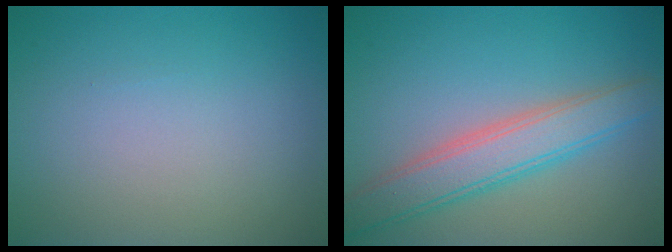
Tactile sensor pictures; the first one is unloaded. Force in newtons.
{"total": 4.8, "press": 4.8, "slide": 0.1}